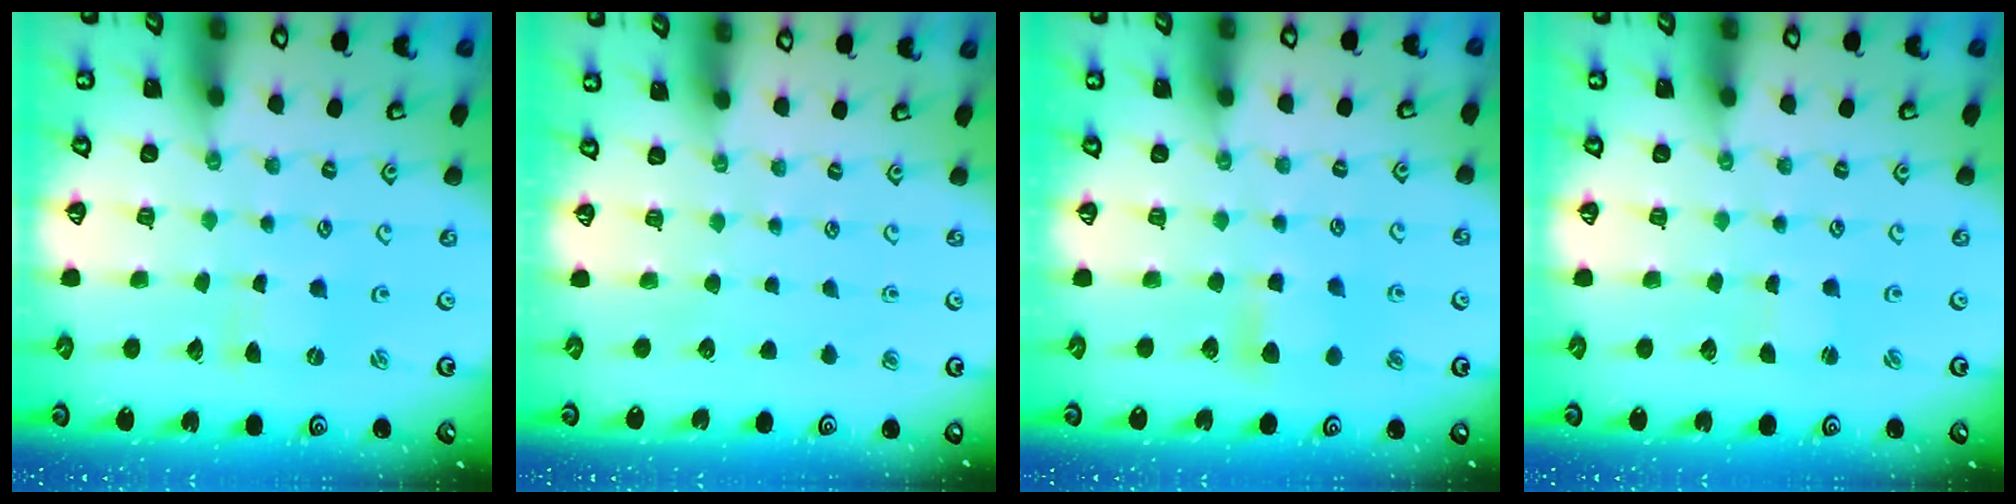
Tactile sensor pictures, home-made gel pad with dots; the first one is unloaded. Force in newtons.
{"total": 0.0}
{"total": 5.3, "press": 5.3, "slide": 0.6}
{"total": 0.0}